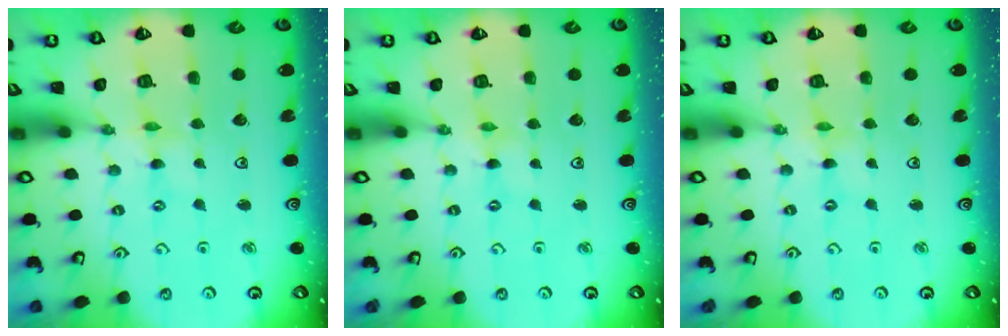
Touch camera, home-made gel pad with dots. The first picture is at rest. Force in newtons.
{"total": 0.0}
{"total": 0.0}